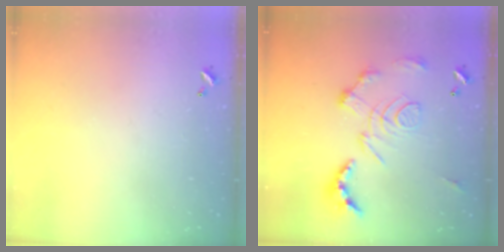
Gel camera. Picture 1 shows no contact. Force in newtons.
{"total": 3.4, "press": 2.7, "slide": 2.0}